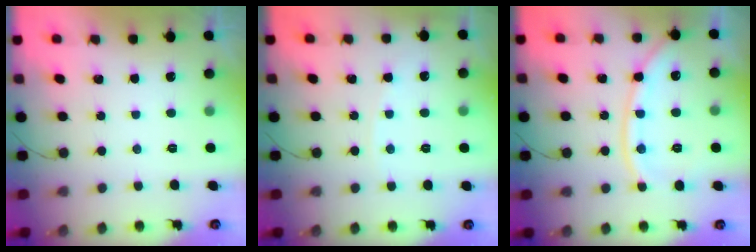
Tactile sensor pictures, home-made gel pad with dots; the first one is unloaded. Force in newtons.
{"total": 2.6, "press": 2.6, "slide": 0.2}
{"total": 12.7, "press": 12.6, "slide": 1.7}